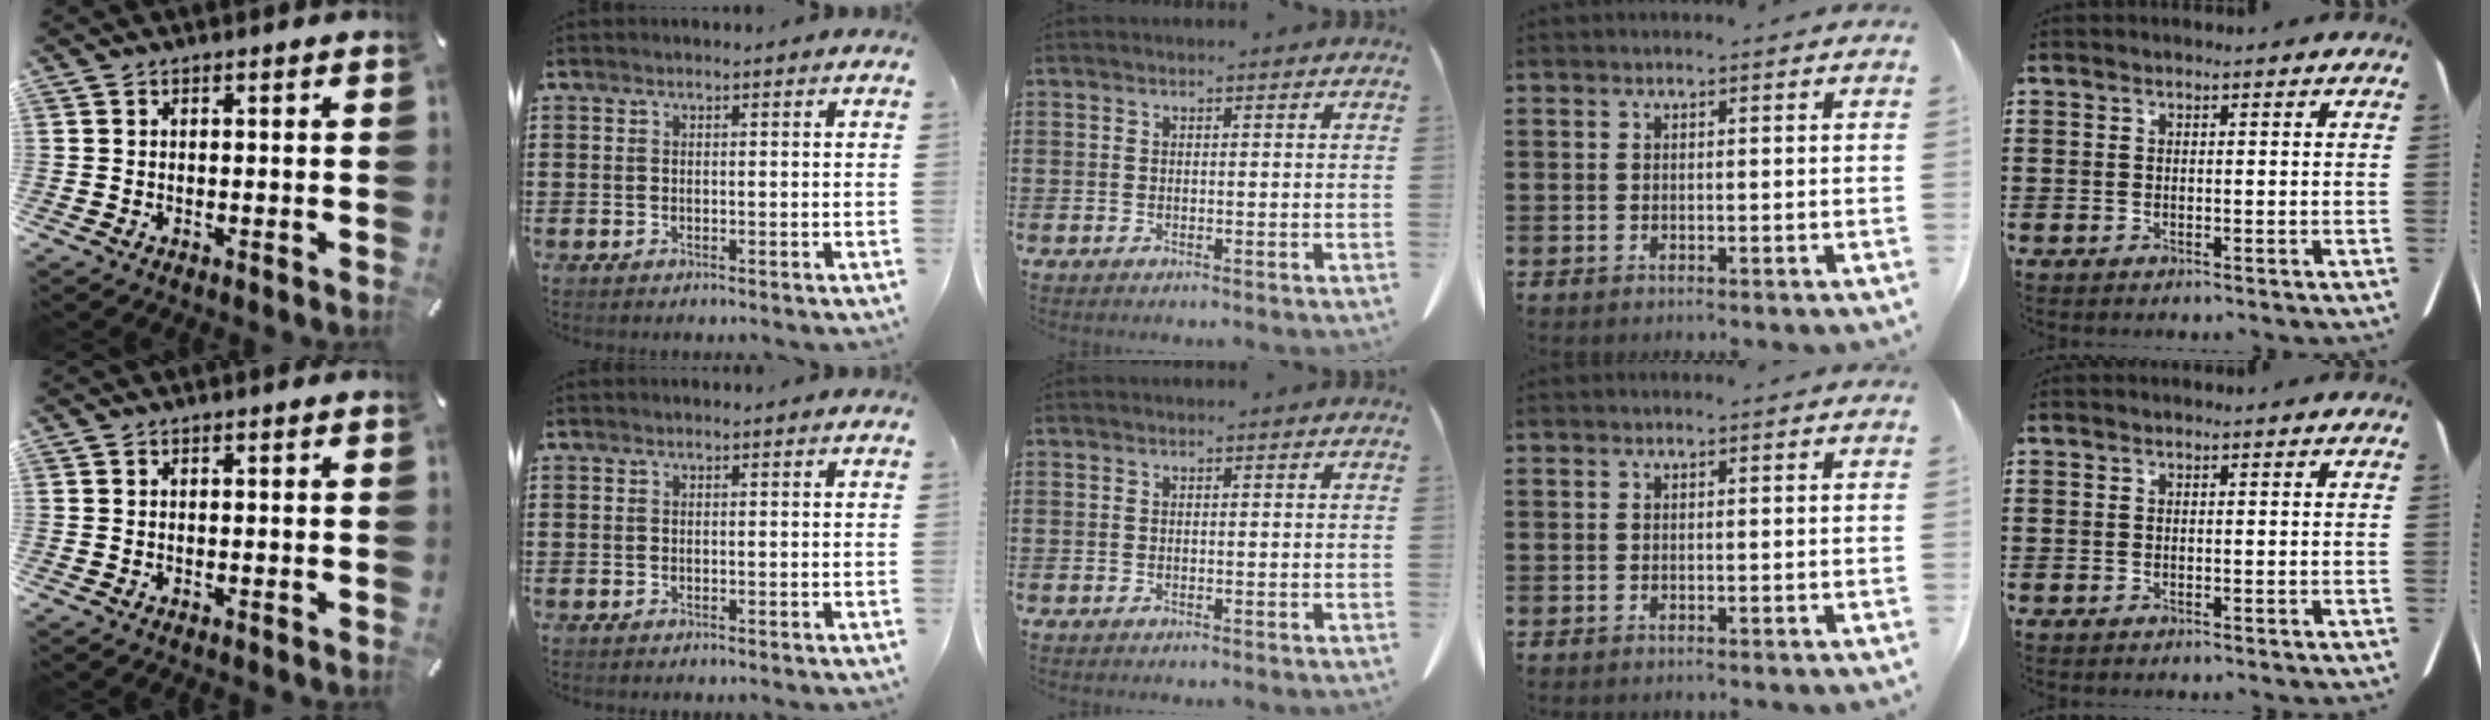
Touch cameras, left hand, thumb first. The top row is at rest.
{}